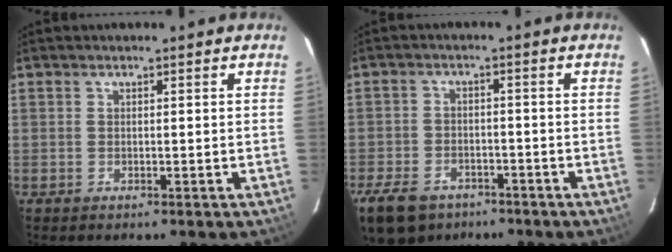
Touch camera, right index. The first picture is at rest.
{"total": 12.4, "force": [-8.3, 7.5, 5.3], "torque": [-0.148, -0.005, -0.134]}